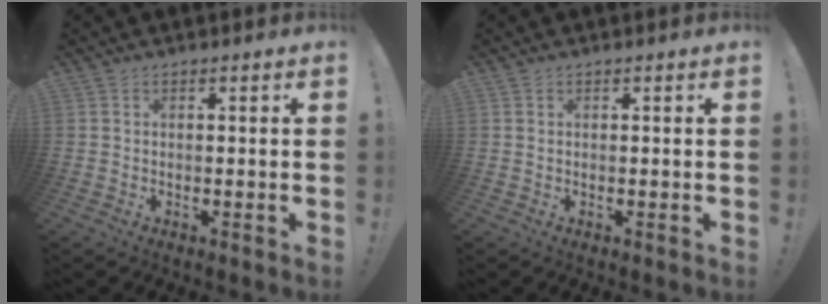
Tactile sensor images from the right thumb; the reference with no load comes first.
{"total": 0.0}